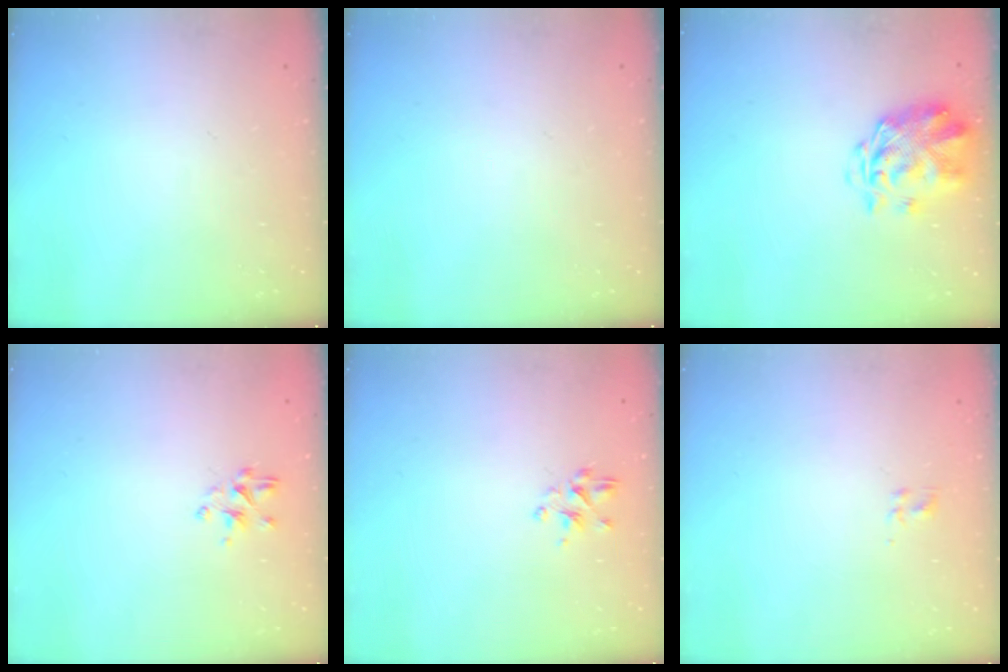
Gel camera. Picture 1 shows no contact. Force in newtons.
{"total": 0.0}
{"total": 3.3, "press": 2.9, "slide": 1.6}
{"total": 2.9, "press": 2.8, "slide": 0.6}
{"total": 2.8, "press": 2.7, "slide": 0.9}
{"total": 1.9, "press": 1.5, "slide": 1.1}